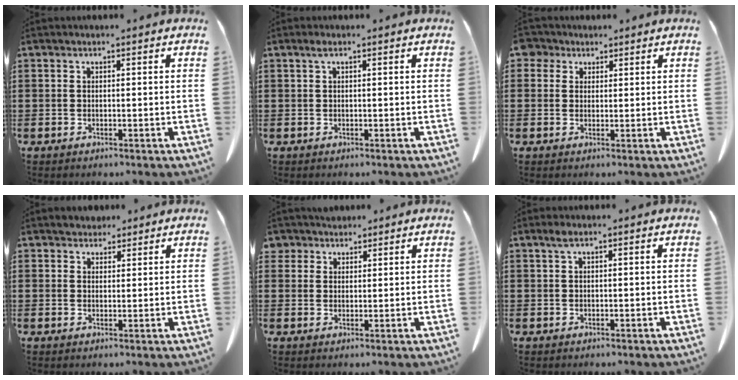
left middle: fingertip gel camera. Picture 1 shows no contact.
{"total": 1.2, "force": [0.4, 0.2, 1.1], "torque": [-0.023, 0.003, 0.007]}
{"total": 2.8, "force": [1.9, 2.0, 0.6], "torque": [-0.015, 0.007, 0.034]}
{"total": 2.4, "force": [2.2, 1.0, 0.0], "torque": [0.001, 0.000, 0.042]}
{"total": 2.9, "force": [2.4, 1.6, 0.2], "torque": [-0.015, 0.006, 0.047]}
{"total": 1.3, "force": [0.5, 0.2, 1.1], "torque": [-0.024, 0.003, 0.009]}